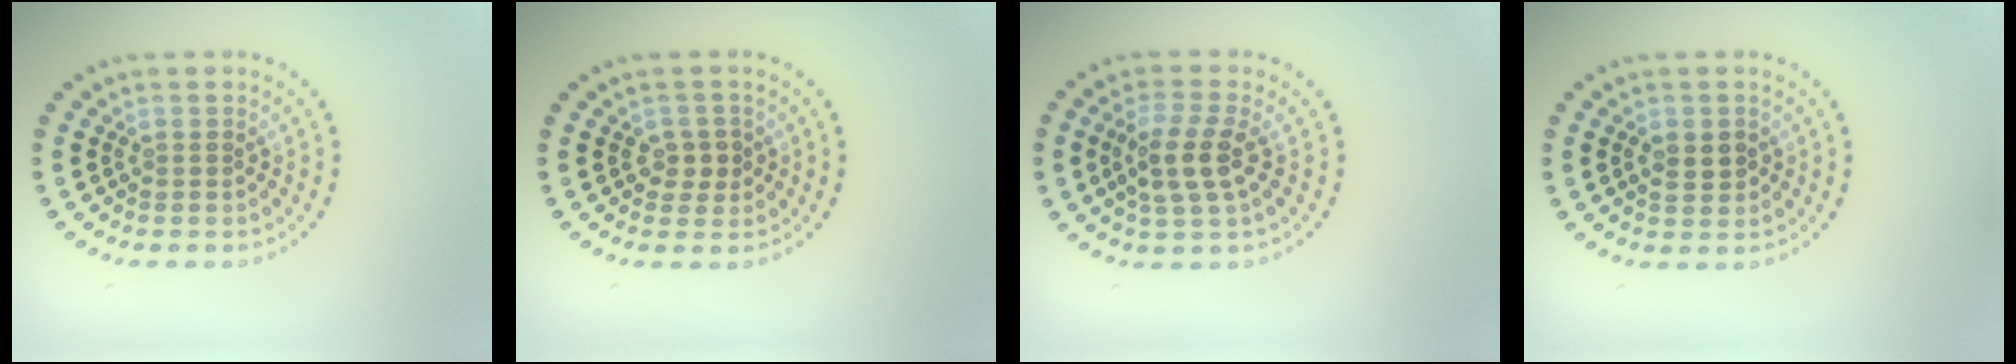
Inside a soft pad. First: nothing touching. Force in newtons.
{"total": 1.8, "press": 1.7, "slide": 0.5}
{"total": 3.5, "press": 3.2, "slide": 1.4}
{"total": 1.6, "press": 1.6, "slide": 0.1}